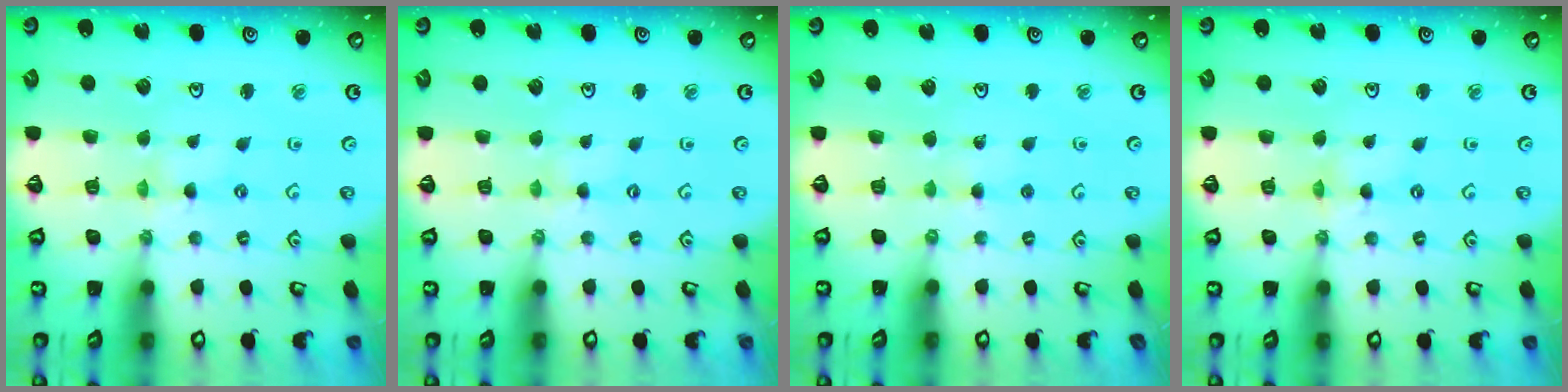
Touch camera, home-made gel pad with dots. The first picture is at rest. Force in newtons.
{"total": 0.8, "press": 0.8, "slide": 0.2}
{"total": 2.6, "press": 2.6, "slide": 0.3}
{"total": 0.0}